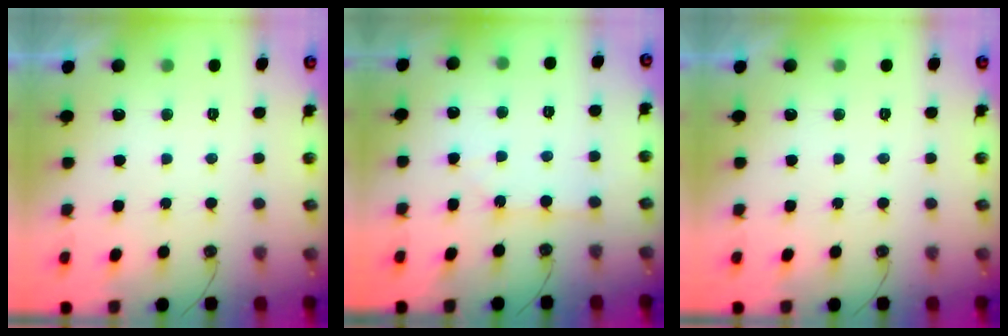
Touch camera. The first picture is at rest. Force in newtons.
{"total": 2.6, "press": 2.6, "slide": 0.3}
{"total": 0.0}